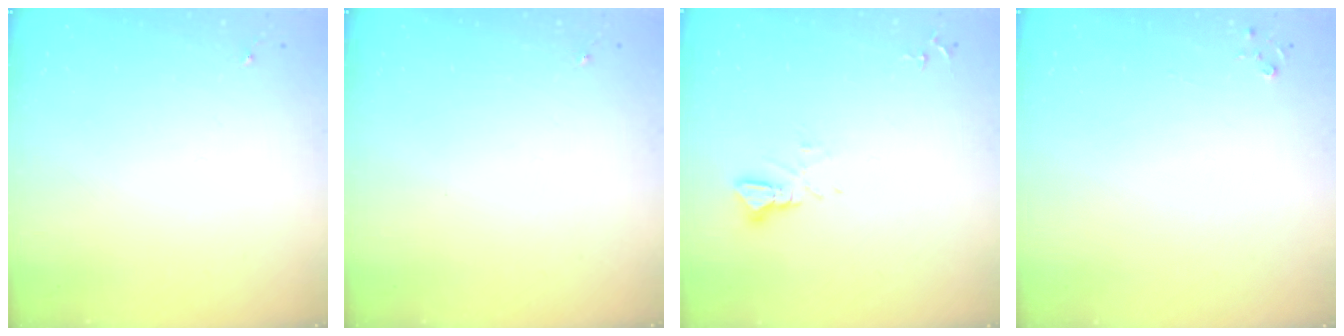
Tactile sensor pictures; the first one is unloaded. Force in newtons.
{"total": 0.0}
{"total": 3.3, "press": 3.3, "slide": 0.2}
{"total": 2.7, "press": 2.7, "slide": 0.3}